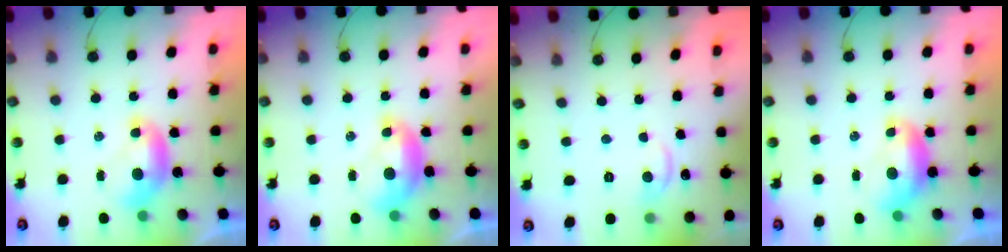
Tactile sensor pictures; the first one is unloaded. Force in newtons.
{"total": 1.5, "press": 1.4, "slide": 0.4}
{"total": 2.2, "press": 2.0, "slide": 0.9}
{"total": 0.7, "press": 0.7, "slide": 0.1}